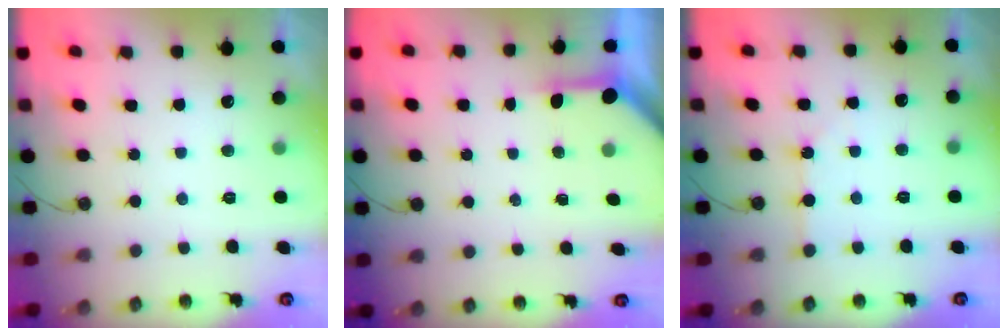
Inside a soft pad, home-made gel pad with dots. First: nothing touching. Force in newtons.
{"total": 3.4, "press": 3.4, "slide": 0.4}
{"total": 2.2, "press": 2.1, "slide": 0.3}